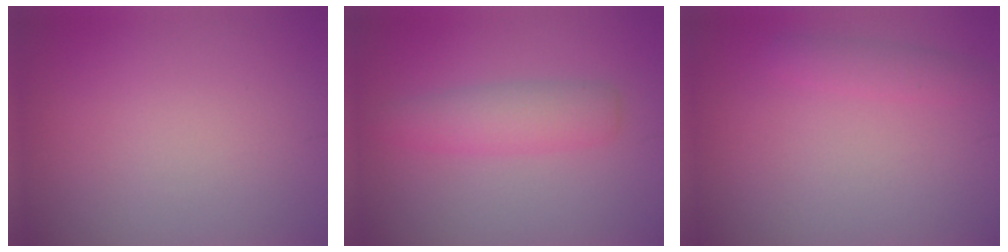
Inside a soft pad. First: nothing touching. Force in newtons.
{"total": 3.2, "press": 3.2, "slide": 0.1}
{"total": 1.6, "press": 1.6, "slide": 0.0}